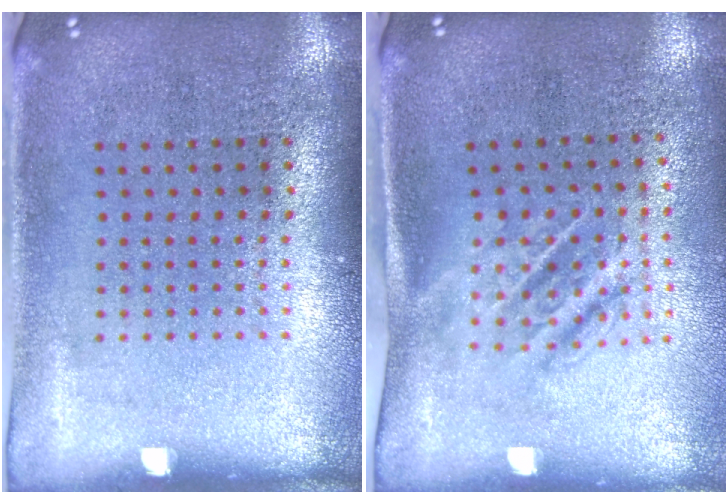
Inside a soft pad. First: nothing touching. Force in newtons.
{"total": 1.8, "press": 1.2, "slide": 1.3}